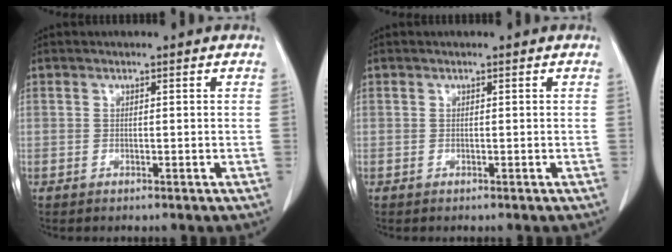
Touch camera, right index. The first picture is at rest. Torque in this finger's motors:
{"motor_torque": [0.00, 0.00, 0.00, 0.00]}